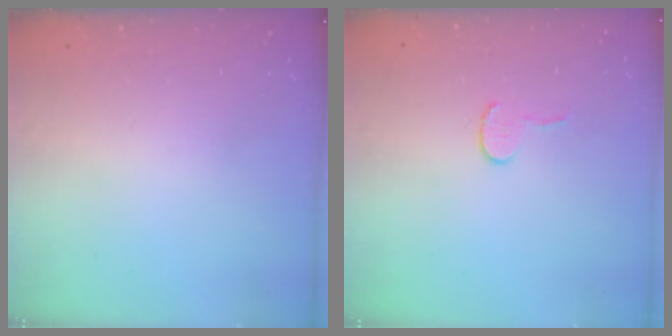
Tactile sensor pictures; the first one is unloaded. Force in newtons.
{"total": 4.5, "press": 4.4, "slide": 0.4}